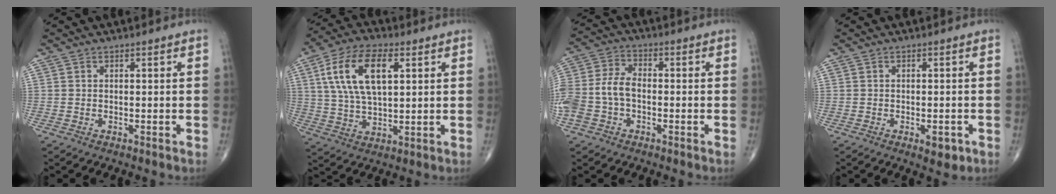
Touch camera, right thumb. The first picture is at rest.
{"total": 14.5, "force": [4.5, 7.1, 11.9], "torque": [-0.223, 0.002, 0.084]}
{"total": 10.4, "force": [-2.1, 6.8, 7.5], "torque": [-0.171, 0.028, -0.047]}
{"total": 3.3, "force": [-1.3, 1.6, 2.6], "torque": [-0.025, 0.000, -0.012]}